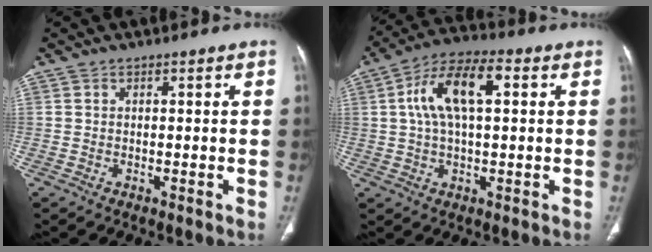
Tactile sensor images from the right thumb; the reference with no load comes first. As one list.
[{"total": 12.3, "force": [2.7, 5.6, 10.6], "torque": [-0.200, 0.027, 0.043]}]